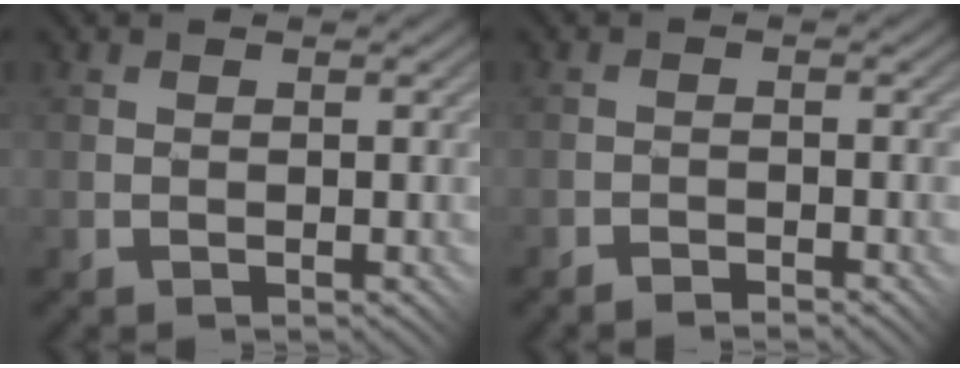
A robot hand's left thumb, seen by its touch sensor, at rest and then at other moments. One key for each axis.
{"total": 1.3, "fx": -1.3, "fy": -0.1, "fz": -0.1, "tx": 0.005, "ty": 0.009, "tz": -0.029}